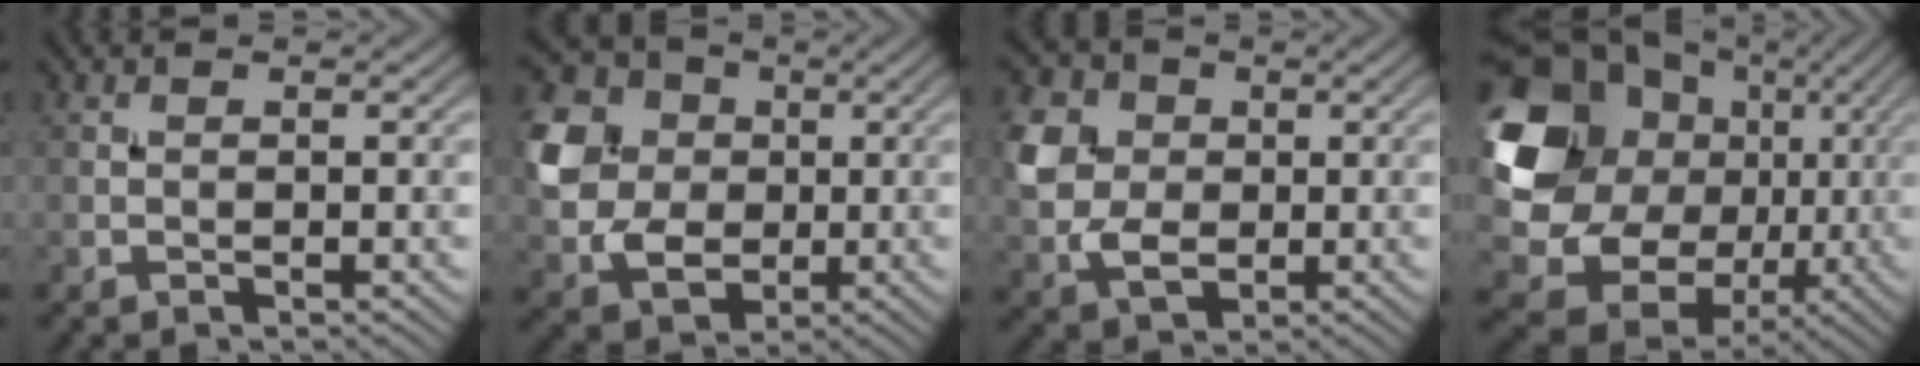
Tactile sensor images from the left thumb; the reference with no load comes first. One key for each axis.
{"total": 11.3, "fx": 1.1, "fy": 9.5, "fz": 6.1, "tx": -0.177, "ty": 0.003, "tz": 0.012}
{"total": 7.8, "fx": 0.6, "fy": 6.5, "fz": 4.4, "tx": -0.122, "ty": 0.002, "tz": 0.006}
{"total": 17.1, "fx": 1.6, "fy": 14.1, "fz": 9.5, "tx": -0.221, "ty": -0.008, "tz": 0.033}